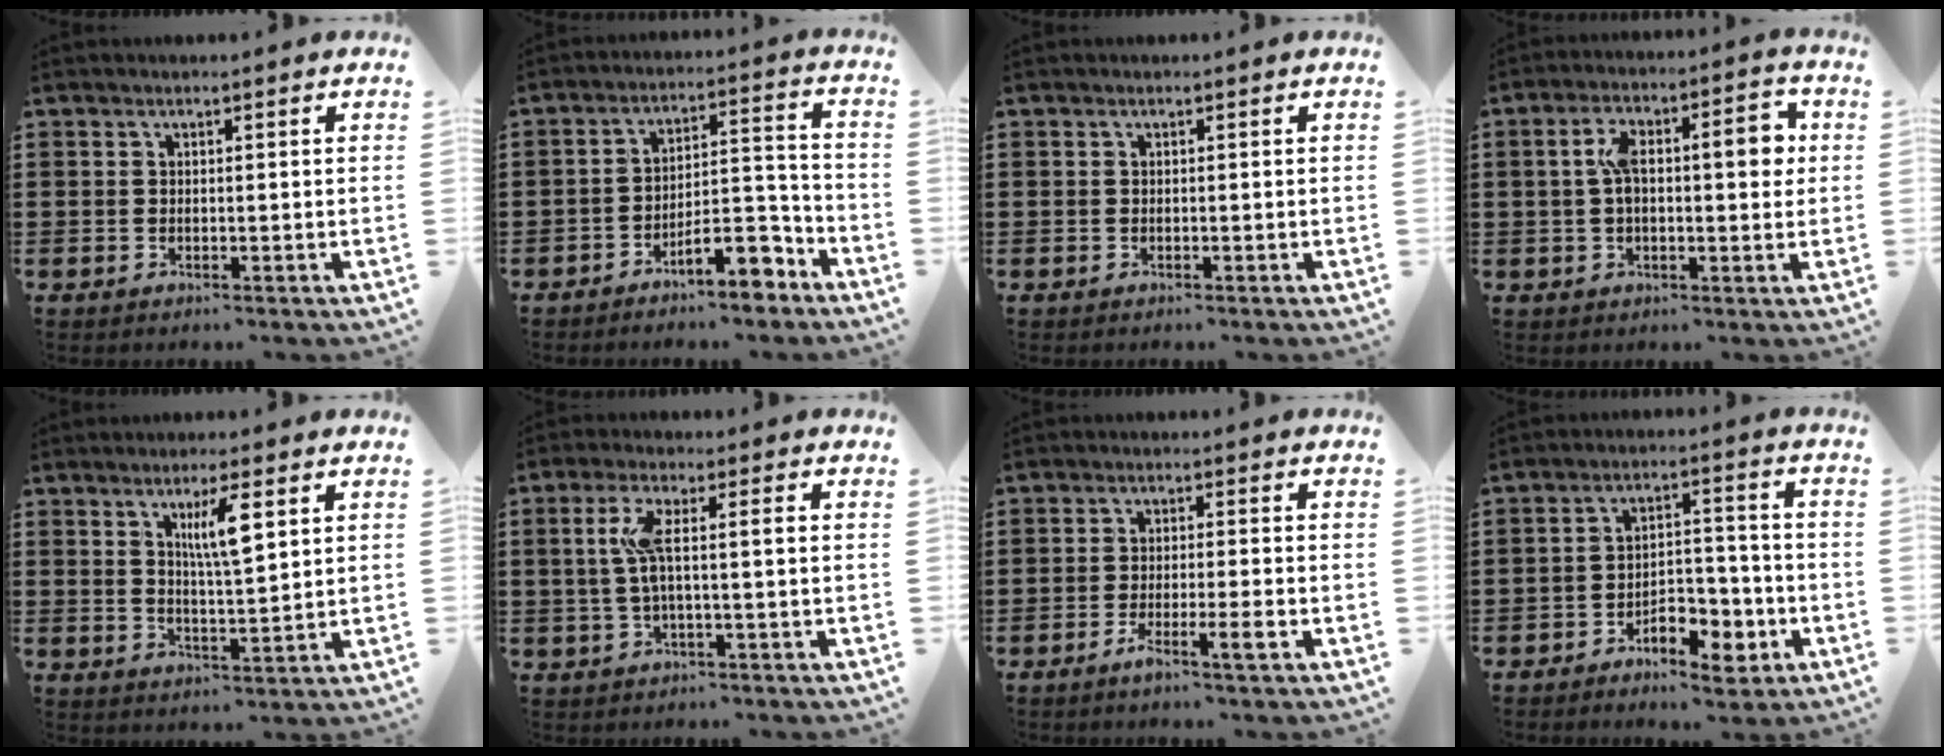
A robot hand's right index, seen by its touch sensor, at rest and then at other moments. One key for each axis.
{"total": 8.8, "fx": -6.4, "fy": 2.5, "fz": 5.5, "tx": -0.076, "ty": 0.009, "tz": -0.116}
{"total": 0.0}
{"total": 8.0, "fx": 1.0, "fy": 3.1, "fz": 7.3, "tx": -0.117, "ty": 0.004, "tz": 0.007}
{"total": 5.9, "fx": 2.5, "fy": 1.1, "fz": 5.2, "tx": -0.093, "ty": 0.001, "tz": 0.035}
{"total": 5.7, "fx": 0.3, "fy": 0.7, "fz": 5.7, "tx": -0.112, "ty": -0.002, "tz": -0.002}
{"total": 4.4, "fx": -2.5, "fy": -0.2, "fz": 3.6, "tx": -0.065, "ty": -0.015, "tz": -0.043}
{"total": 6.6, "fx": -4.1, "fy": 3.2, "fz": 4.1, "tx": -0.064, "ty": 0.019, "tz": -0.074}